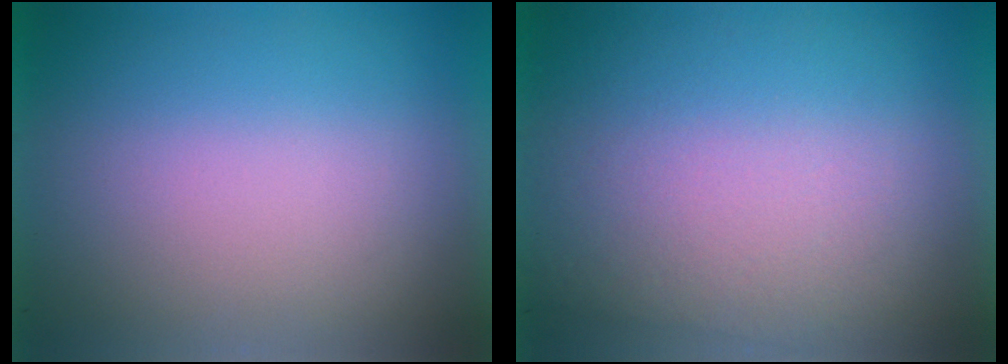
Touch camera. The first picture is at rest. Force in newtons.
{"total": 3.2}